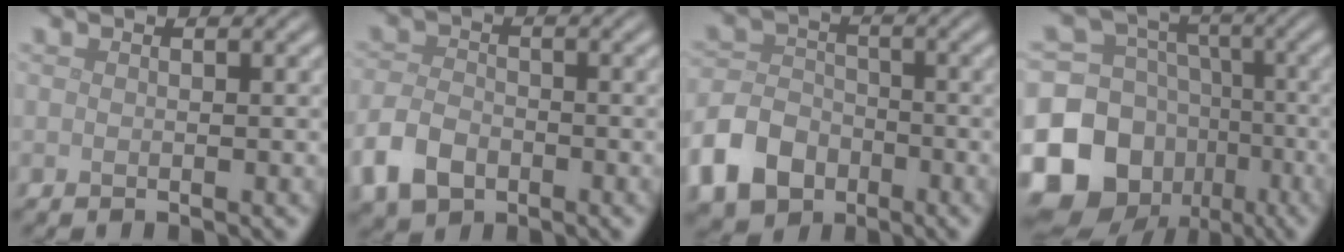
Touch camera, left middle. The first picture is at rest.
{"total": 4.3, "force": [-2.2, 2.9, 2.3], "torque": [-0.051, -0.001, -0.050]}
{"total": 6.7, "force": [-3.5, 4.9, 2.9], "torque": [-0.065, -0.001, -0.079]}
{"total": 15.6, "force": [-6.0, 13.2, 5.6], "torque": [-0.138, -0.022, -0.120]}